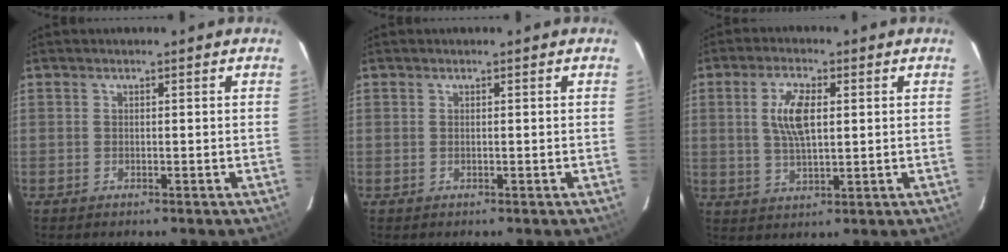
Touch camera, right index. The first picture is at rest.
{"total": 0.0}
{"total": 7.2, "force": [1.5, 2.8, 6.5], "torque": [-0.125, 0.005, 0.030]}